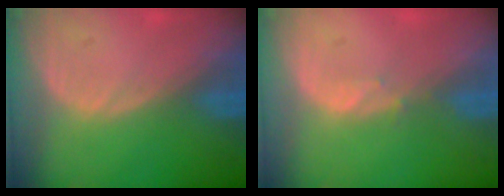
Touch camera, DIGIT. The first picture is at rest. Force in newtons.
{"total": 0.8, "press": 0.8, "slide": 0.3}